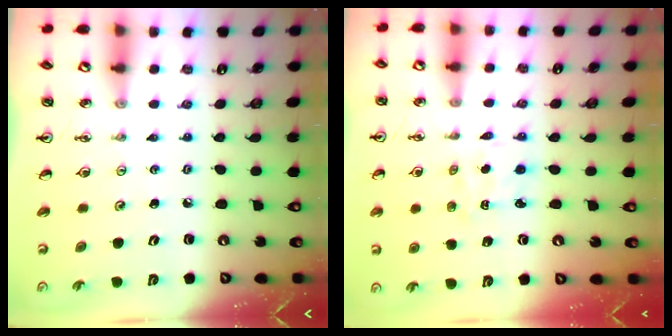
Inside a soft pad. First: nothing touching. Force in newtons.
{"total": 2.8, "press": 2.8, "slide": 0.4}